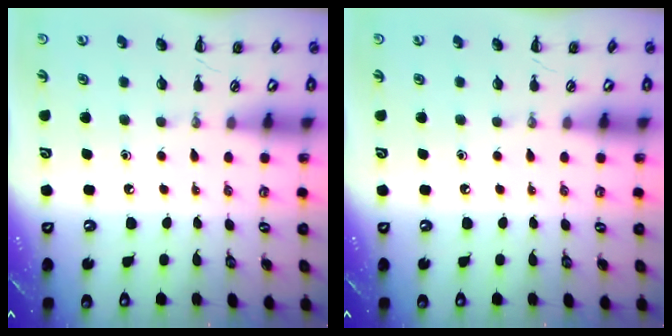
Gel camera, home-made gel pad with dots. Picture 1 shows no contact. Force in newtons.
{"total": 0.0}